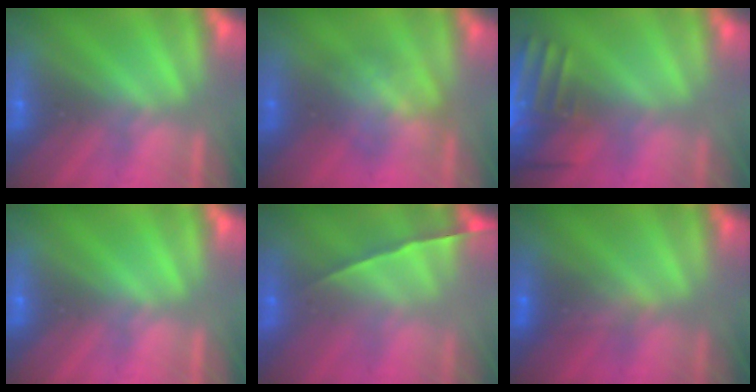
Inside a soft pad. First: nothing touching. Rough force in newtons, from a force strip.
{"total": 3.2}
{"total": 9.3}
{"total": 0.0}
{"total": 1.5}
{"total": 2.3}